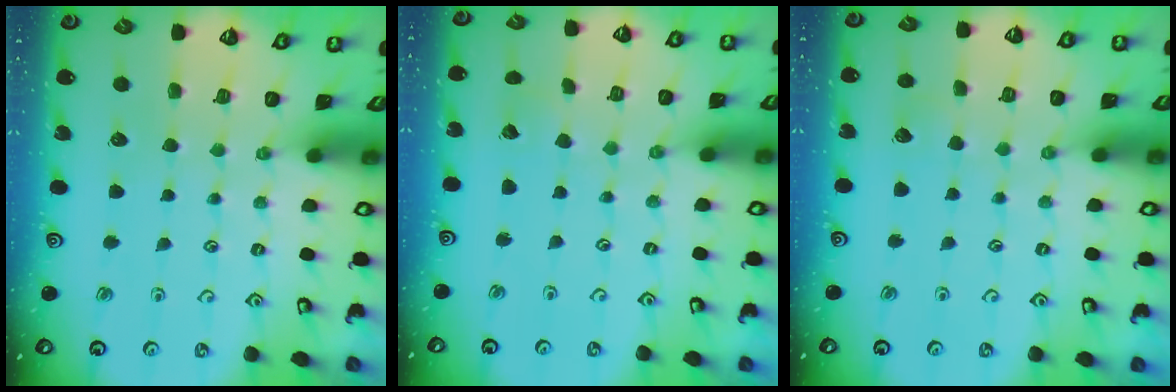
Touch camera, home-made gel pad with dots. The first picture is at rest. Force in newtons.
{"total": 2.7, "press": 2.7, "slide": 0.3}
{"total": 3.4, "press": 3.4, "slide": 0.4}